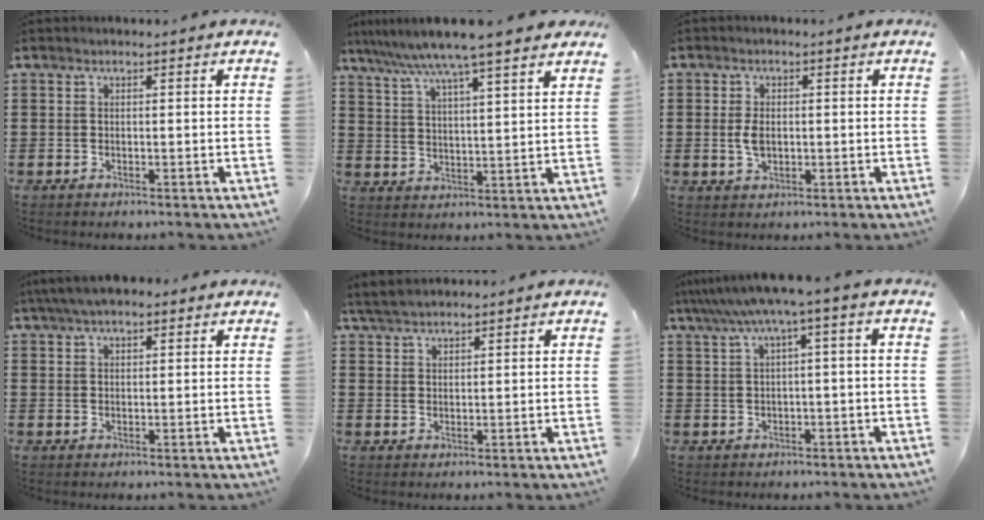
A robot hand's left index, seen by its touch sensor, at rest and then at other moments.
{"total": 7.8, "force": [6.7, -0.4, 4.0], "torque": [-0.099, -0.030, 0.115]}
{"total": 3.3, "force": [0.0, 1.9, 2.7], "torque": [-0.068, -0.001, -0.005]}
{"total": 3.3, "force": [2.4, 1.2, 2.0], "torque": [-0.045, 0.007, 0.044]}
{"total": 3.3, "force": [3.0, 0.7, 1.2], "torque": [-0.032, 0.001, 0.057]}
{"total": 4.3, "force": [1.1, 0.0, 4.2], "torque": [-0.082, -0.009, 0.016]}